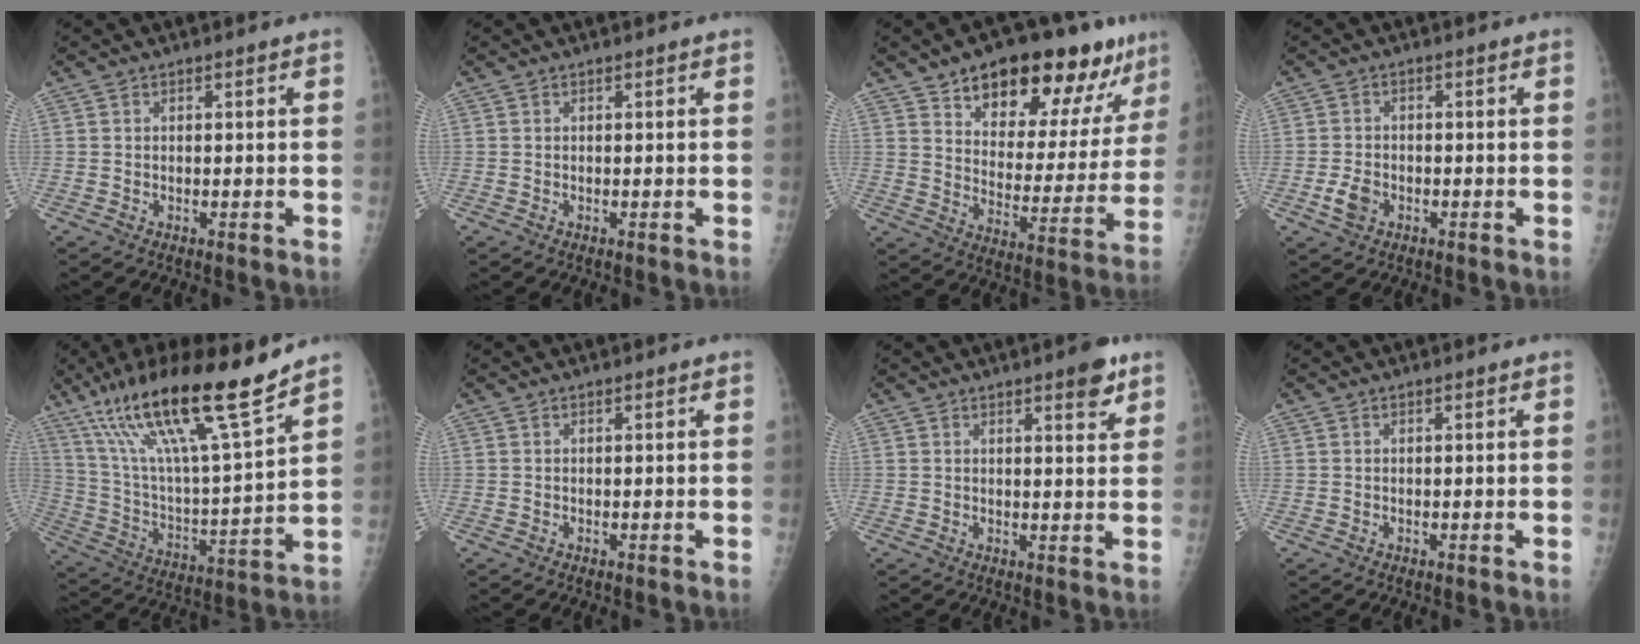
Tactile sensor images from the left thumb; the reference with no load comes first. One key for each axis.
{"total": 0.0}
{"total": 21.2, "fx": 14.0, "fy": 9.3, "fz": 12.9, "tx": -0.133, "ty": -0.057, "tz": 0.211}
{"total": 3.7, "fx": -1.5, "fy": 2.6, "fz": 2.1, "tx": -0.039, "ty": 0.006, "tz": -0.025}
{"total": 23.3, "fx": 15.9, "fy": 2.7, "fz": 16.8, "tx": -0.283, "ty": -0.057, "tz": 0.288}
{"total": 0.0}
{"total": 4.7, "fx": 2.9, "fy": 1.3, "fz": 3.4, "tx": -0.035, "ty": -0.015, "tz": 0.035}
{"total": 0.0}